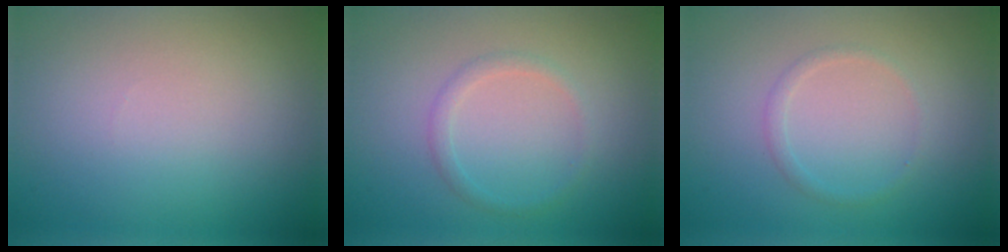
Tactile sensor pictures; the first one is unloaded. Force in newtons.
{"total": 1.3, "press": 1.3, "slide": 0.1}
{"total": 1.0, "press": 1.0, "slide": 0.1}